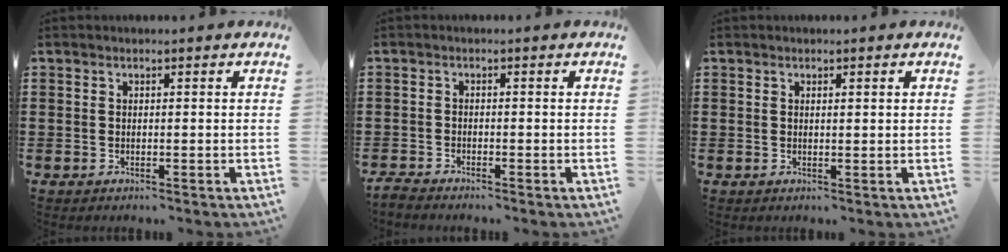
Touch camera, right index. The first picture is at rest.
{"total": 2.0, "force": [-2.0, 0.0, 0.2], "torque": [-0.007, 0.002, -0.041]}
{"total": 0.6, "force": [0.3, 0.1, 0.6], "torque": [-0.012, 0.001, 0.005]}